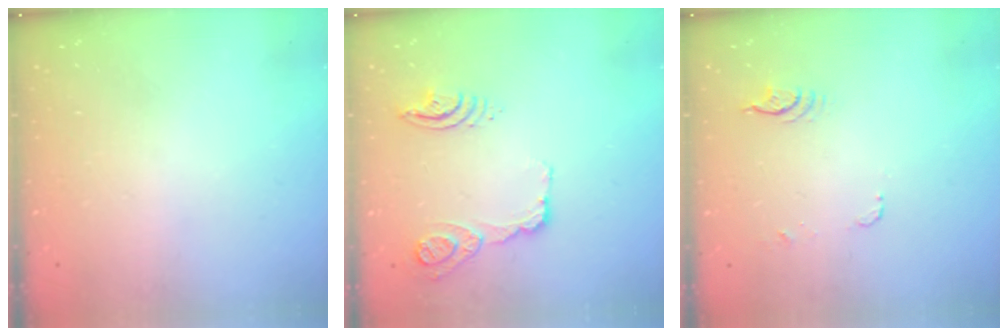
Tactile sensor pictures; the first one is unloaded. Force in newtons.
{"total": 21.3, "press": 16.2, "slide": 13.8}
{"total": 14.3, "press": 5.9, "slide": 13.1}